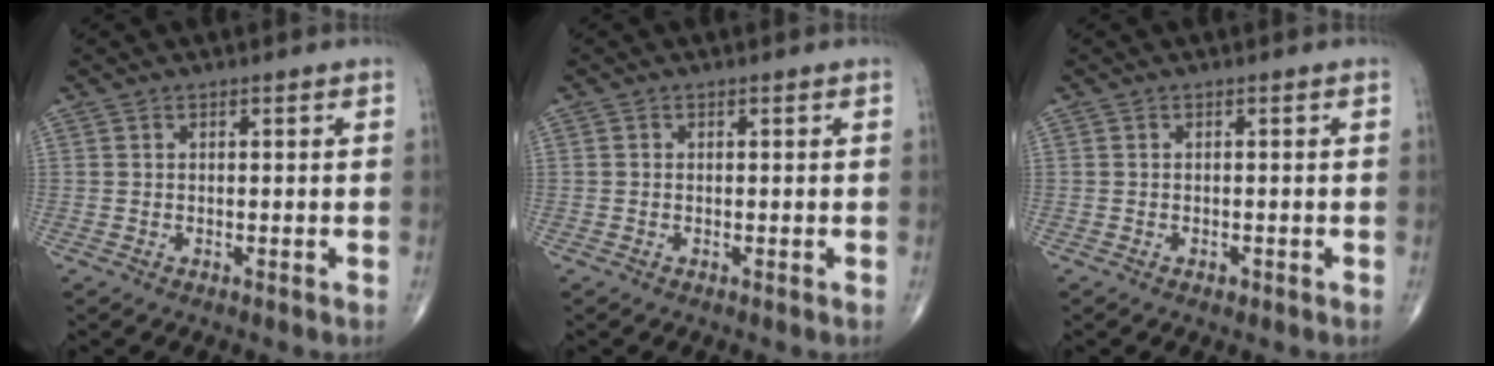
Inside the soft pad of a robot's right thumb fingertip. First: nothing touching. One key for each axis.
{"total": 0.0}
{"total": 0.7, "fx": -0.4, "fy": 0.5, "fz": 0.4, "tx": -0.003, "ty": 0.001, "tz": -0.006}